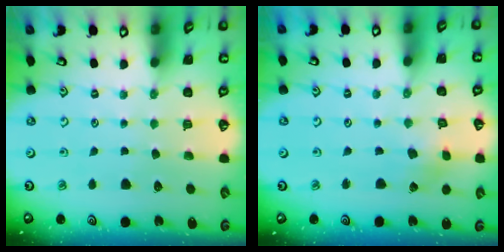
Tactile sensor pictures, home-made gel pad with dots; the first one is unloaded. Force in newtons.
{"total": 2.6, "press": 2.6, "slide": 0.4}